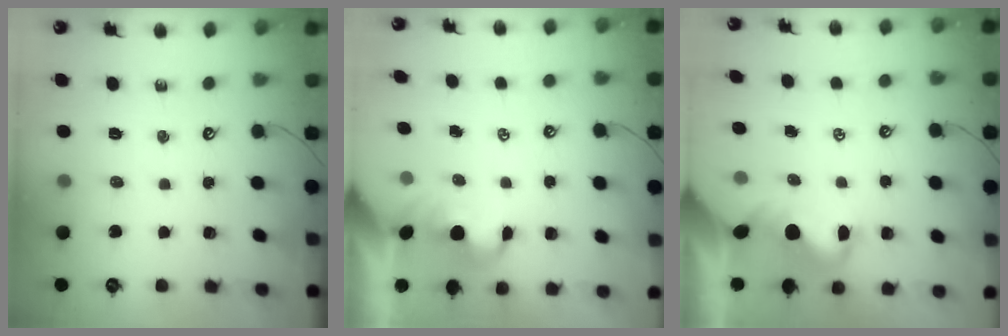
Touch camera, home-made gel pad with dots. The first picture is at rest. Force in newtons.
{"total": 0.5, "press": 0.2, "slide": 0.5}
{"total": 1.5, "press": 1.2, "slide": 0.9}